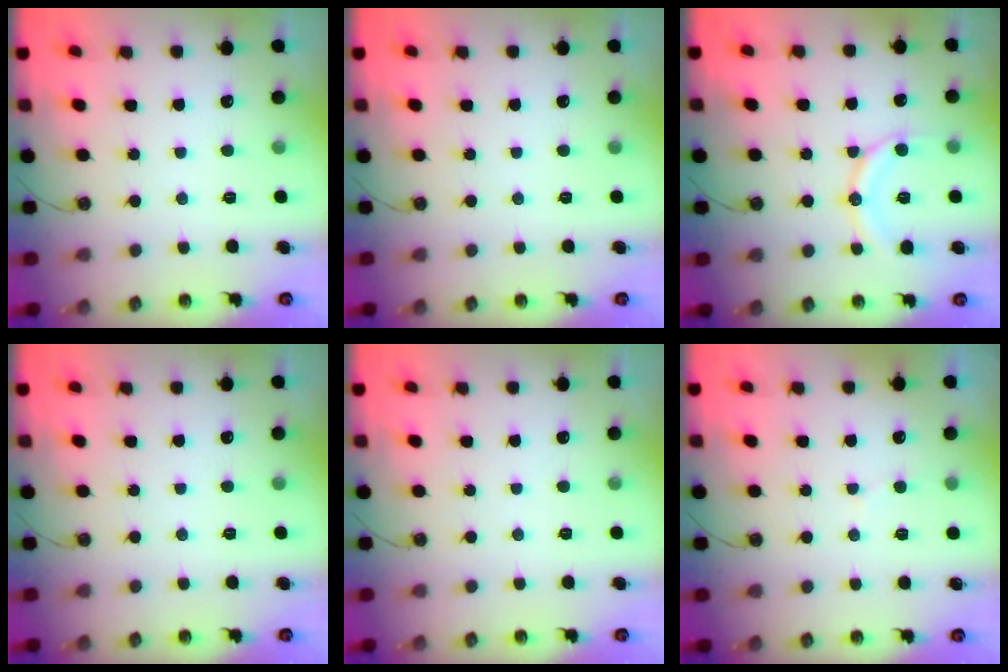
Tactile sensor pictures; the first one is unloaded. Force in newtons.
{"total": 0.0}
{"total": 12.8, "press": 12.7, "slide": 1.4}
{"total": 0.0}
{"total": 0.0}
{"total": 5.4, "press": 5.4, "slide": 0.5}